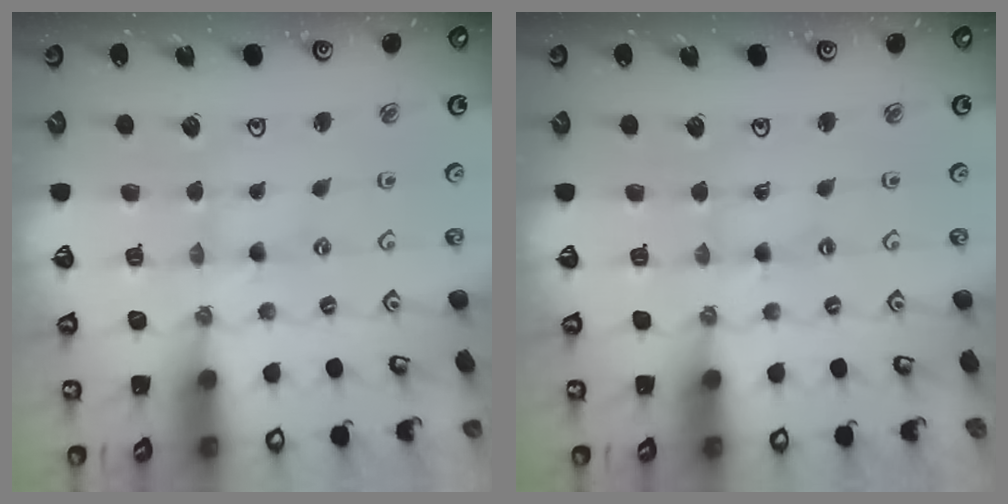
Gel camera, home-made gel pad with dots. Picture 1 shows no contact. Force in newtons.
{"total": 0.5, "press": 0.5, "slide": 0.1}